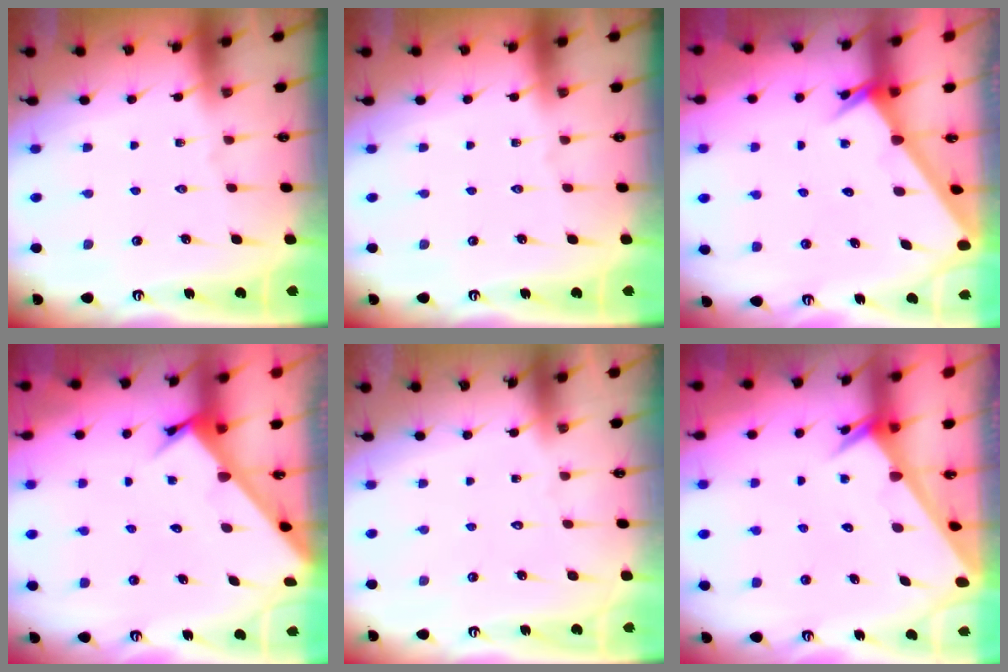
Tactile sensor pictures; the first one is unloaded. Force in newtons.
{"total": 0.0}
{"total": 2.5, "press": 2.5, "slide": 0.3}
{"total": 3.6, "press": 3.6, "slide": 0.2}
{"total": 1.7, "press": 1.7, "slide": 0.1}
{"total": 2.5, "press": 2.5, "slide": 0.1}